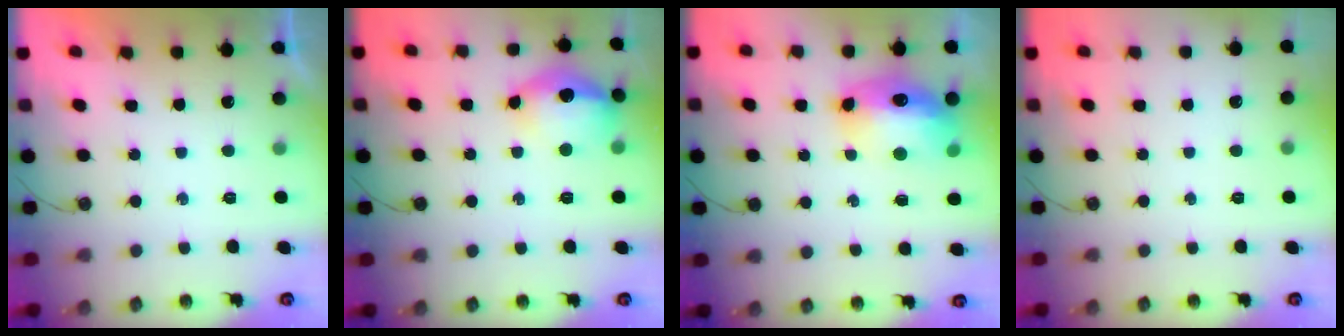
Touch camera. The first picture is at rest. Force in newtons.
{"total": 14.8, "press": 14.7, "slide": 1.7}
{"total": 14.4, "press": 14.4, "slide": 1.3}
{"total": 0.0}